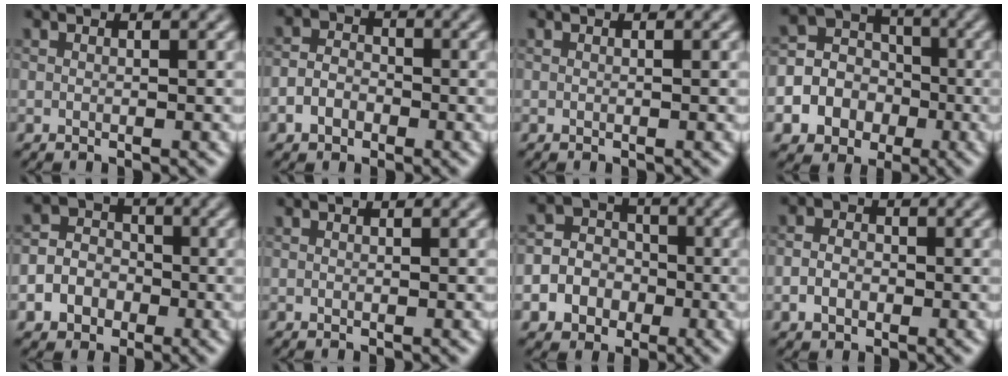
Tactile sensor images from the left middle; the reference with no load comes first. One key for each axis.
{"total": 2.6, "fx": -1.2, "fy": 2.0, "fz": 1.2, "tx": -0.014, "ty": 0.004, "tz": -0.029}
{"total": 0.0}
{"total": 7.1, "fx": -2.4, "fy": 6.3, "fz": 2.4, "tx": -0.039, "ty": 0.003, "tz": -0.061}
{"total": 4.9, "fx": -1.8, "fy": 4.2, "fz": 1.7, "tx": -0.007, "ty": -0.001, "tz": -0.045}
{"total": 0.0}
{"total": 6.4, "fx": -2.4, "fy": 5.7, "fz": 1.7, "tx": -0.020, "ty": 0.002, "tz": -0.059}
{"total": 2.1, "fx": -0.6, "fy": 1.7, "fz": 1.2, "tx": -0.021, "ty": 0.000, "tz": -0.018}